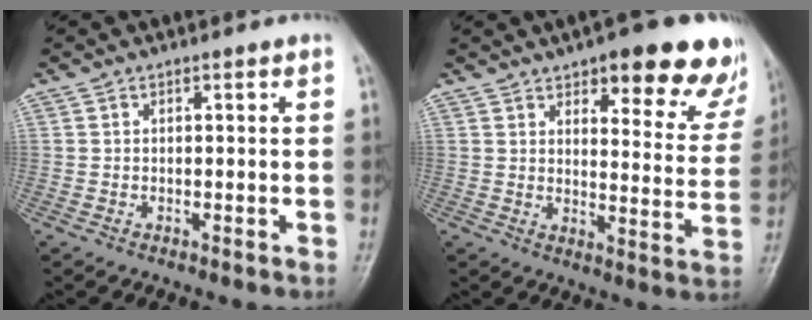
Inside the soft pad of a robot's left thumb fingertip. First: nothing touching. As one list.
[{"total": 18.7, "force": [12.1, 6.8, 12.5], "torque": [-0.102, -0.050, 0.145]}]